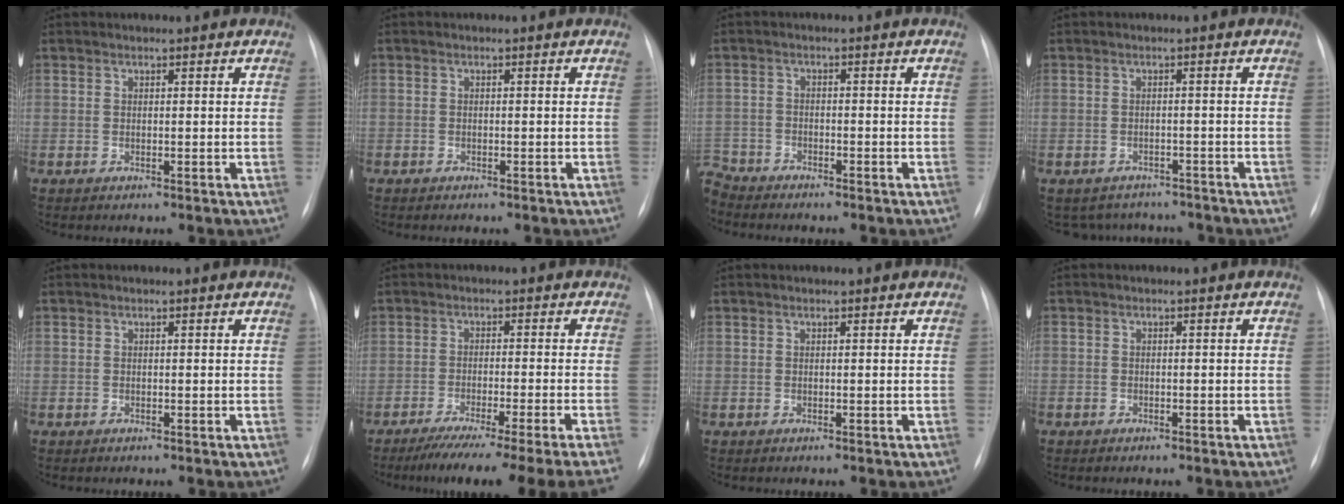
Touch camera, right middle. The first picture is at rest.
{"total": 0.5, "force": [-0.4, 0.3, 0.1], "torque": [-0.004, 0.002, -0.007]}
{"total": 5.2, "force": [-4.9, 1.7, 0.3], "torque": [0.001, -0.008, -0.092]}
{"total": 6.6, "force": [-5.9, 2.9, 0.2], "torque": [0.000, 0.015, -0.070]}
{"total": 0.0}
{"total": 15.8, "force": [-13.0, -1.8, 8.7], "torque": [-0.099, -0.040, -0.192]}
{"total": 0.0}
{"total": 3.8, "force": [-3.2, 2.0, 0.8], "torque": [-0.009, 0.000, -0.046]}